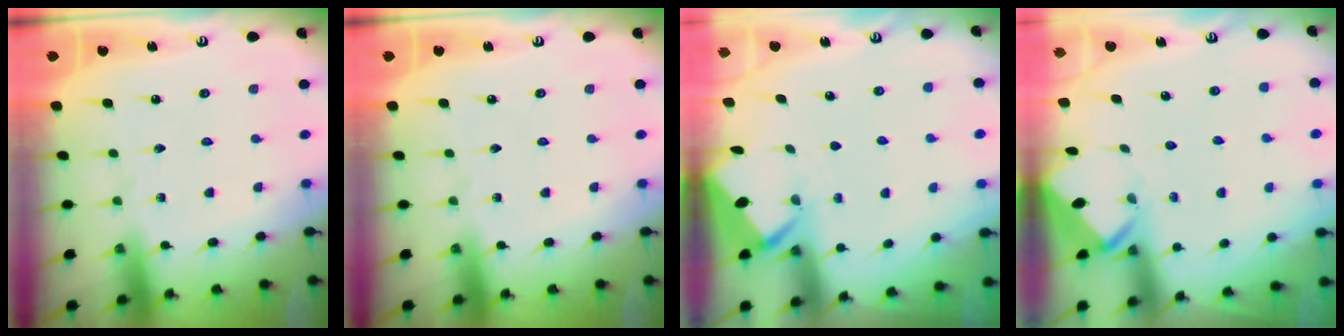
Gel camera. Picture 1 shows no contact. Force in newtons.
{"total": 0.0}
{"total": 2.9, "press": 2.8, "slide": 0.3}
{"total": 3.4, "press": 3.4, "slide": 0.1}